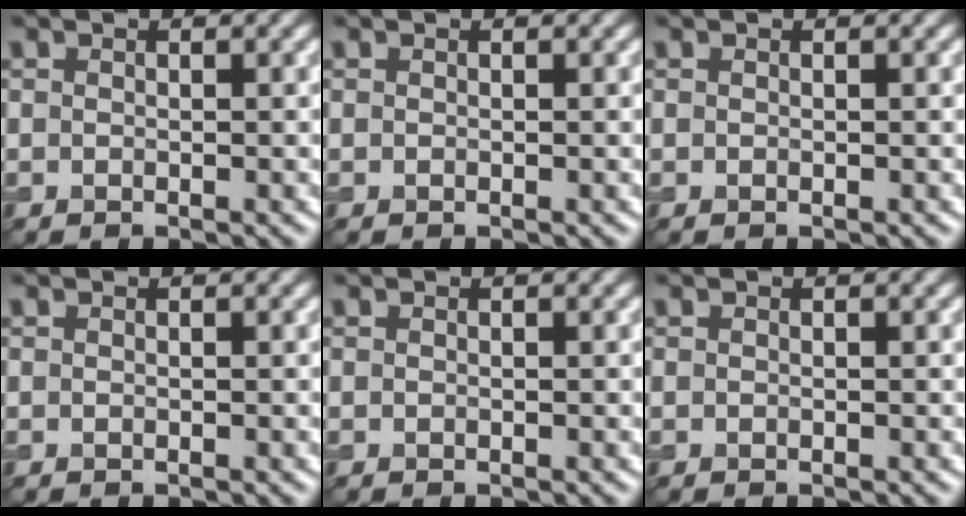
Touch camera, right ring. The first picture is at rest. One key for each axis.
{"total": 0.0}
{"total": 0.0}
{"total": 0.0}
{"total": 0.0}
{"total": 0.0}